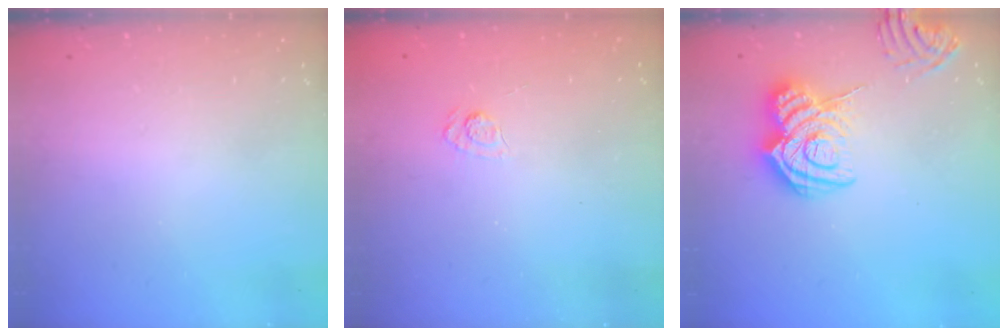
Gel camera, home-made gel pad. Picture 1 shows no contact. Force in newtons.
{"total": 4.0, "press": 3.7, "slide": 1.4}
{"total": 14.7, "press": 14.7, "slide": 1.3}